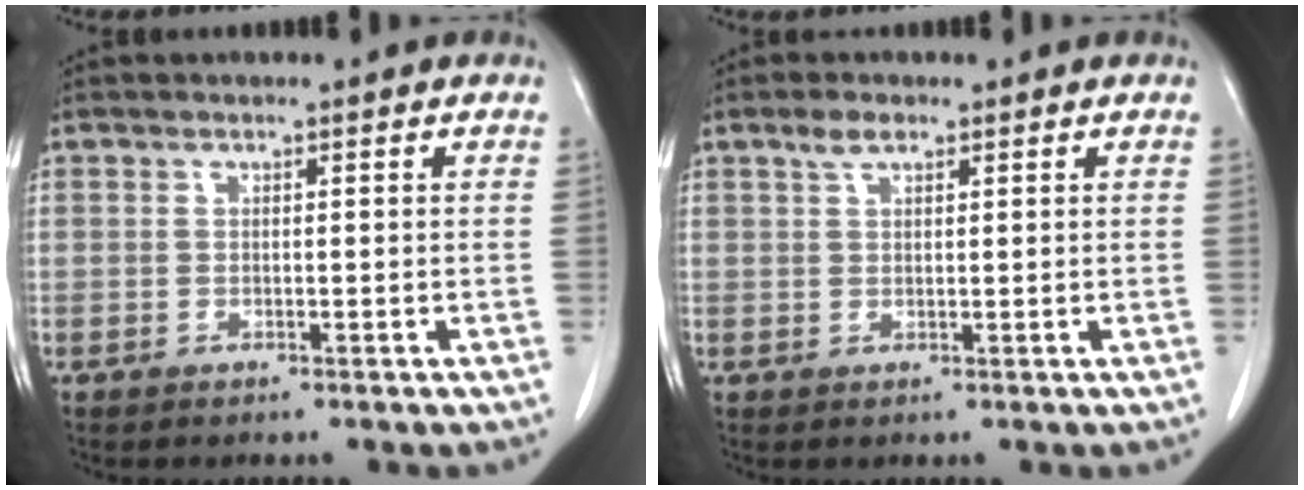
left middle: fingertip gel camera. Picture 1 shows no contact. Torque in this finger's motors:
{"motor_torque": [0.30, -0.26, 0.00, 0.00]}